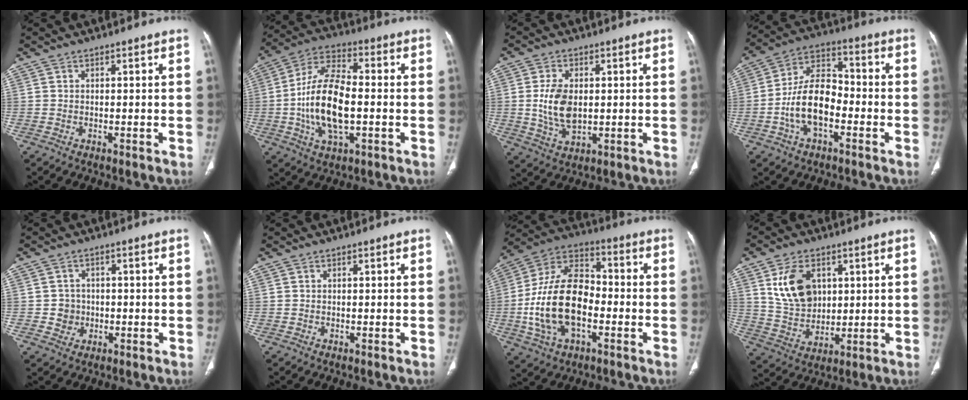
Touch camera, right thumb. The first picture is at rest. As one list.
[{"total": 16.2, "force": [-2.0, 7.4, 14.3], "torque": [-0.279, 0.020, -0.040]}, {"total": 8.7, "force": [0.4, 5.3, 7.0], "torque": [-0.133, -0.008, 0.014]}, {"total": 13.2, "force": [-3.6, 7.5, 10.2], "torque": [-0.179, 0.041, -0.070]}, {"total": 3.2, "force": [-0.4, 3.2, 0.6], "torque": [0.012, 0.009, -0.005]}, {"total": 0.0}, {"total": 19.5, "force": [-3.5, 11.5, 15.4], "torque": [-0.287, 0.031, -0.061]}, {"total": 11.7, "force": [4.0, 8.2, 7.4], "torque": [-0.109, -0.019, 0.087]}]